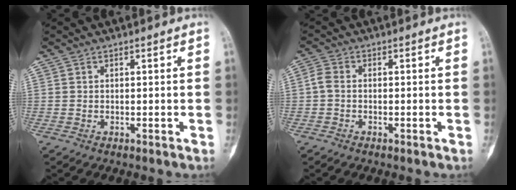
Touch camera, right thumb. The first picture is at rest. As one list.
[{"total": 2.3, "force": [-0.7, 1.5, 1.6], "torque": [-0.035, 0.007, -0.023]}]